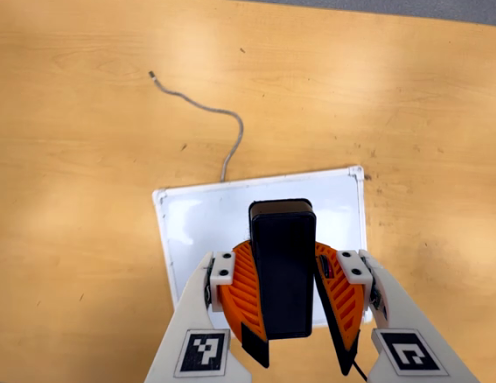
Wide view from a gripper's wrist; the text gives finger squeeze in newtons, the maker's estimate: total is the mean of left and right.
{"total": 9.7, "left": 10.0, "right": 9.4}